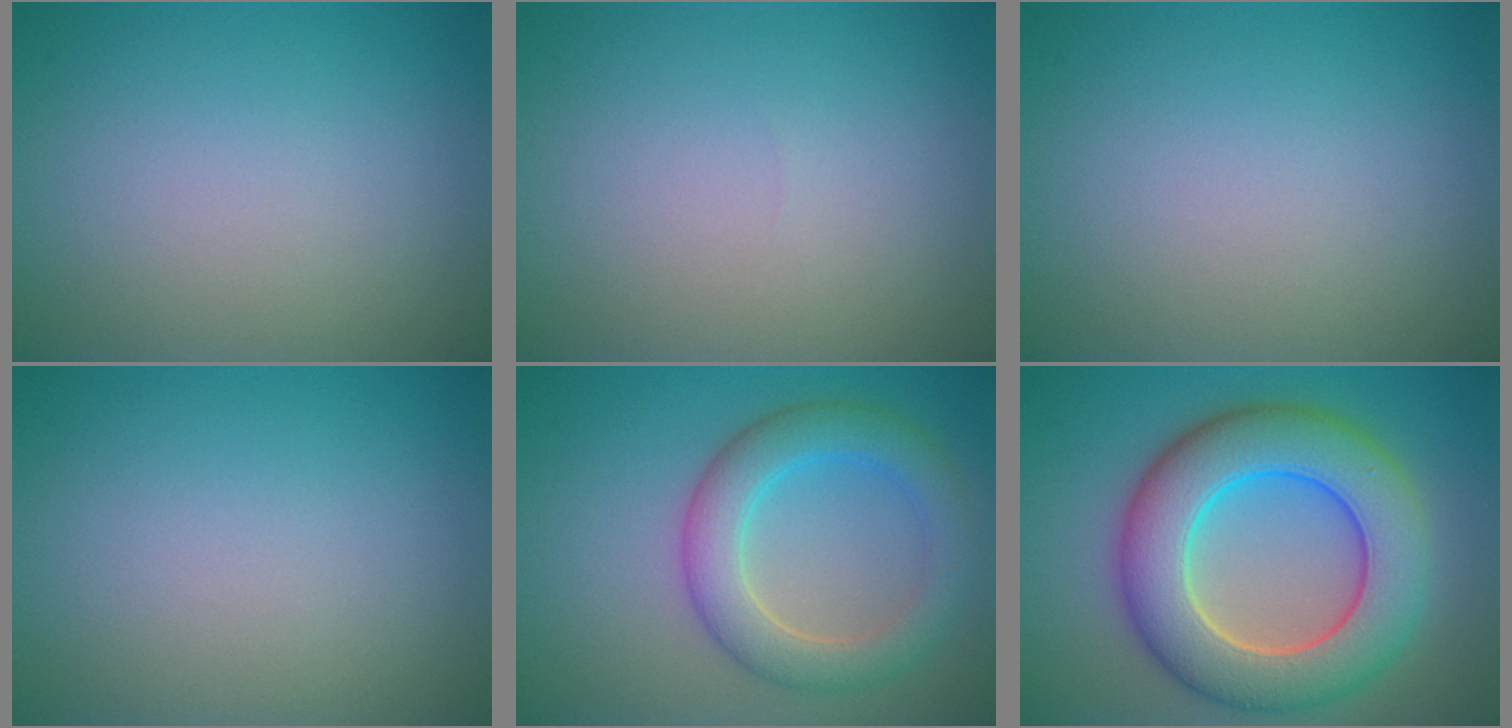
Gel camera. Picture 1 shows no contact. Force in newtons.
{"total": 0.0}
{"total": 0.0}
{"total": 0.0}
{"total": 5.2, "press": 5.2, "slide": 0.2}
{"total": 10.6, "press": 10.6, "slide": 0.8}